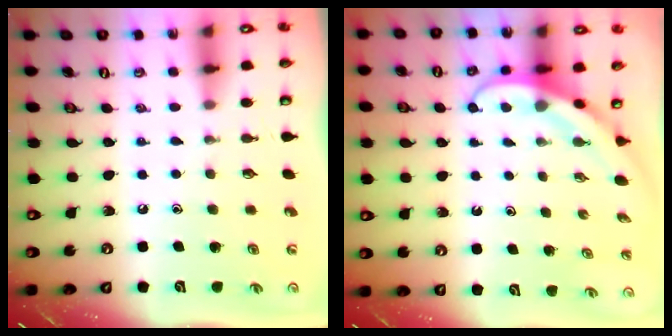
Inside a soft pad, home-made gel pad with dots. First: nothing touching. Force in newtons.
{"total": 3.8, "press": 3.8, "slide": 0.3}